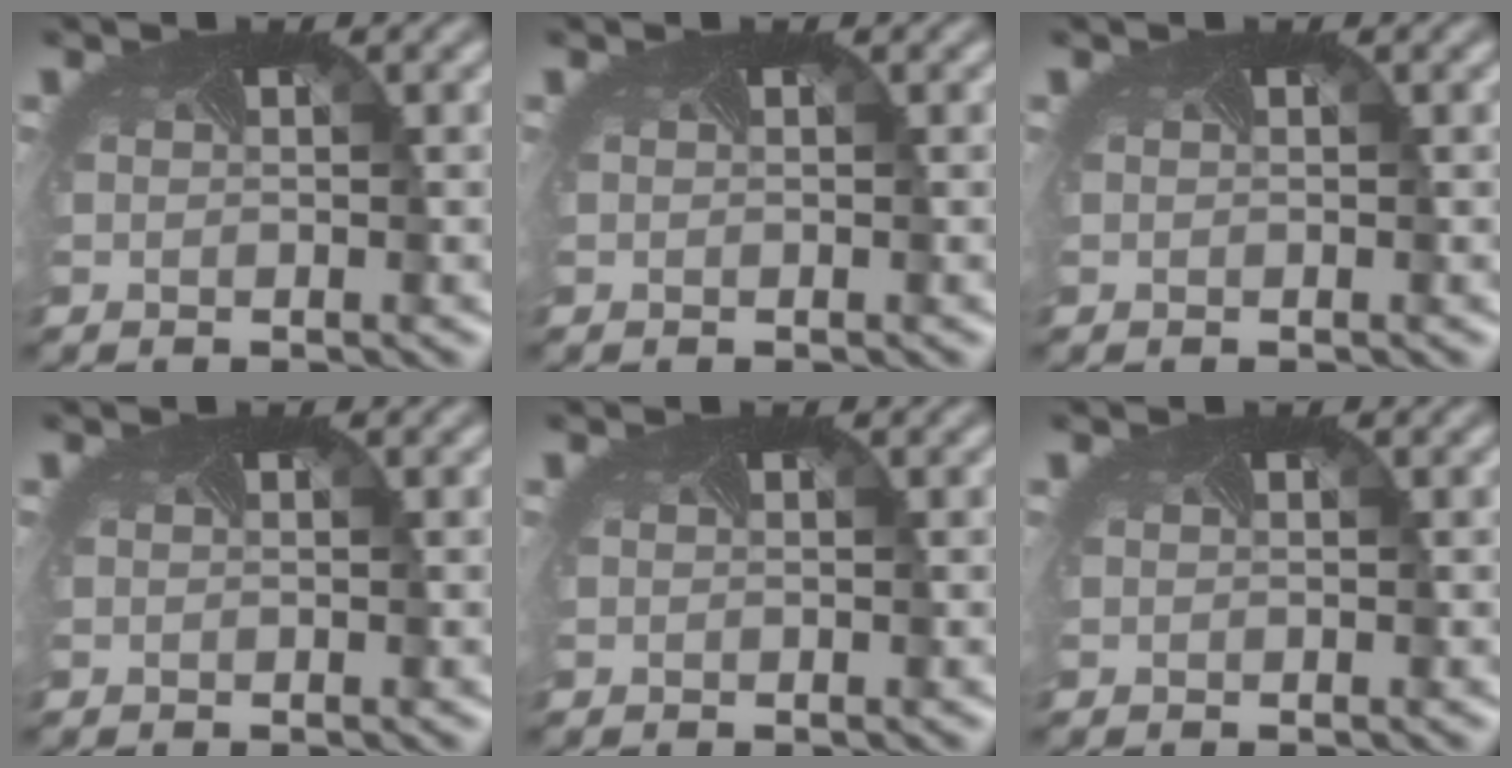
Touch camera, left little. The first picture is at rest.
{"total": 0.0}
{"total": 0.0}
{"total": 0.0}
{"total": 0.0}
{"total": 0.0}